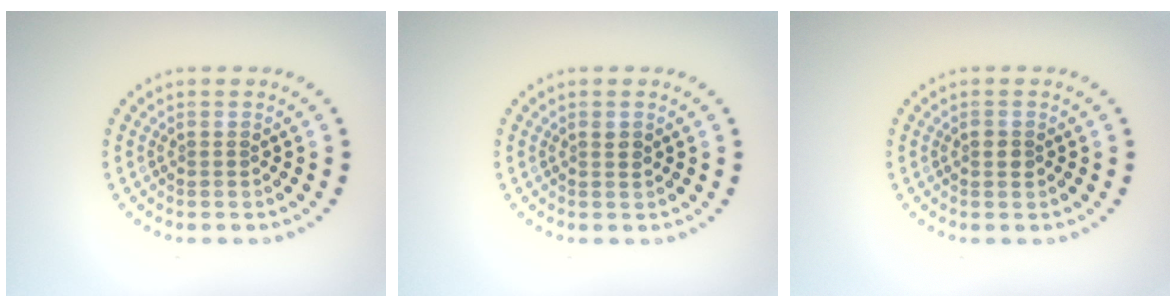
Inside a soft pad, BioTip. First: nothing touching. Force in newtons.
{"total": 0.8, "press": 0.7, "slide": 0.2}
{"total": 1.0, "press": 1.0, "slide": 0.1}